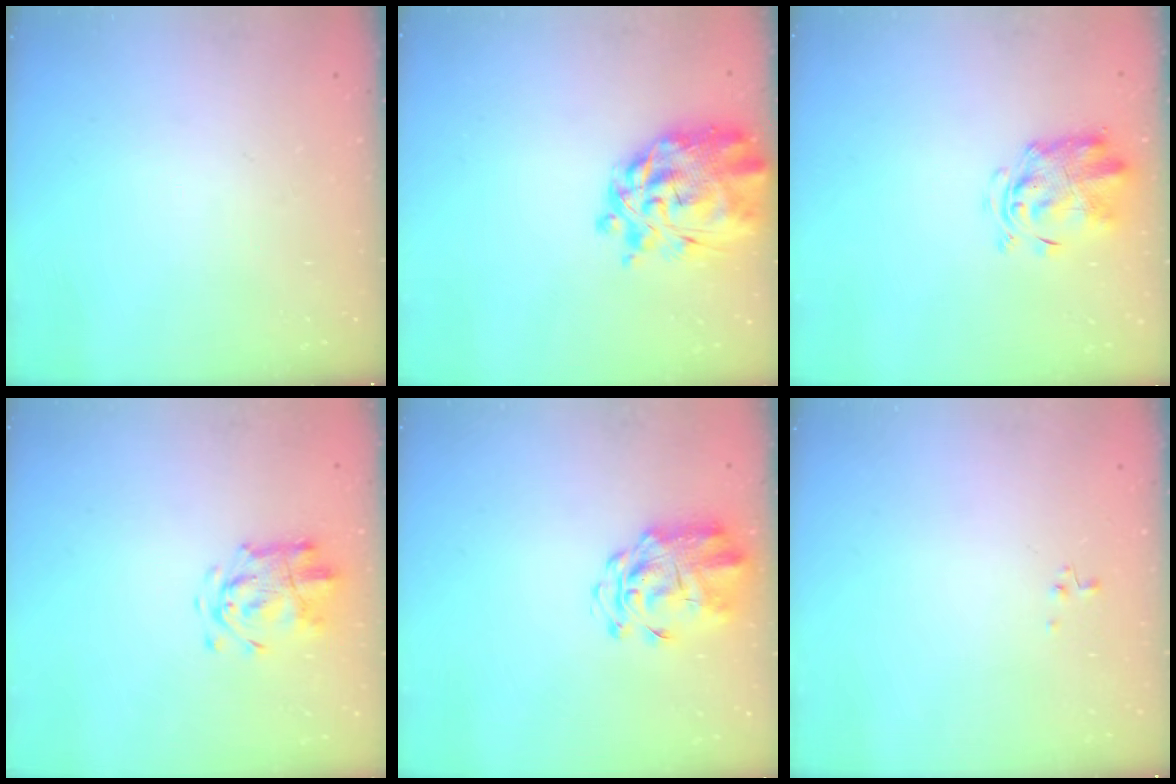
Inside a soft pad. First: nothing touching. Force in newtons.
{"total": 11.1, "press": 10.3, "slide": 4.0}
{"total": 3.0, "press": 2.9, "slide": 0.6}
{"total": 4.1, "press": 3.9, "slide": 1.1}
{"total": 3.9, "press": 3.6, "slide": 1.4}
{"total": 1.0, "press": 0.9, "slide": 0.4}